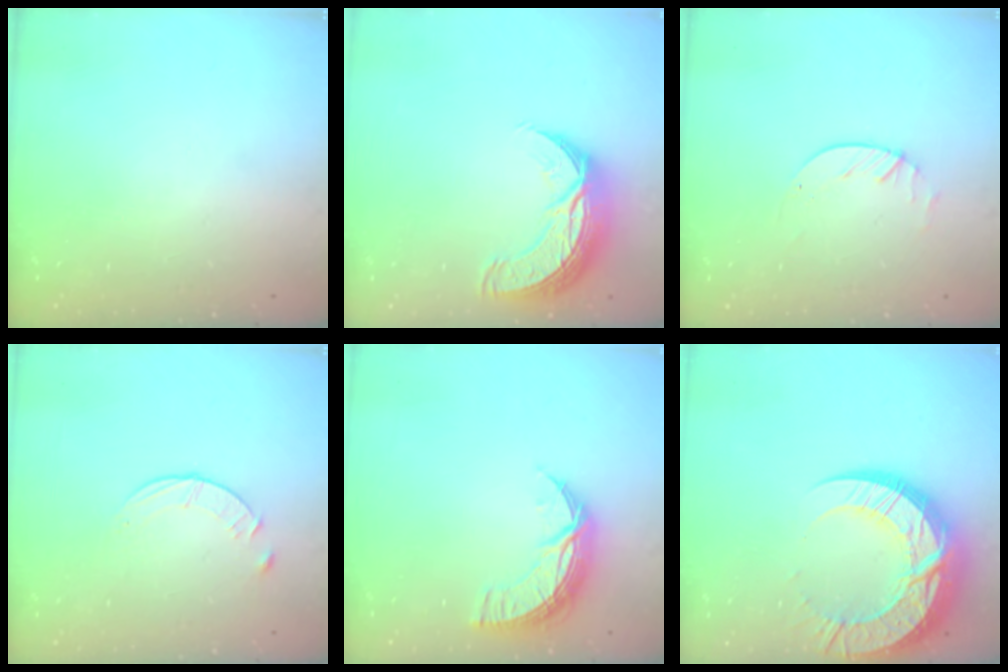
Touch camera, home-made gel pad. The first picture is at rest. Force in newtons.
{"total": 10.8, "press": 10.7, "slide": 1.0}
{"total": 1.7, "press": 1.7, "slide": 0.2}
{"total": 5.6, "press": 5.6, "slide": 0.7}
{"total": 10.0, "press": 10.0, "slide": 0.5}
{"total": 22.5, "press": 22.4, "slide": 1.8}